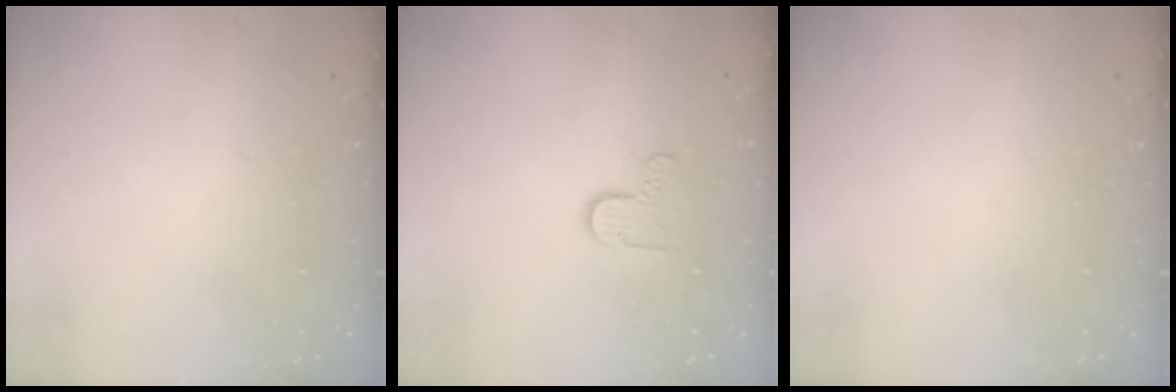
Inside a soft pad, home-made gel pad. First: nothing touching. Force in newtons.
{"total": 5.5, "press": 5.5, "slide": 0.5}
{"total": 0.0}